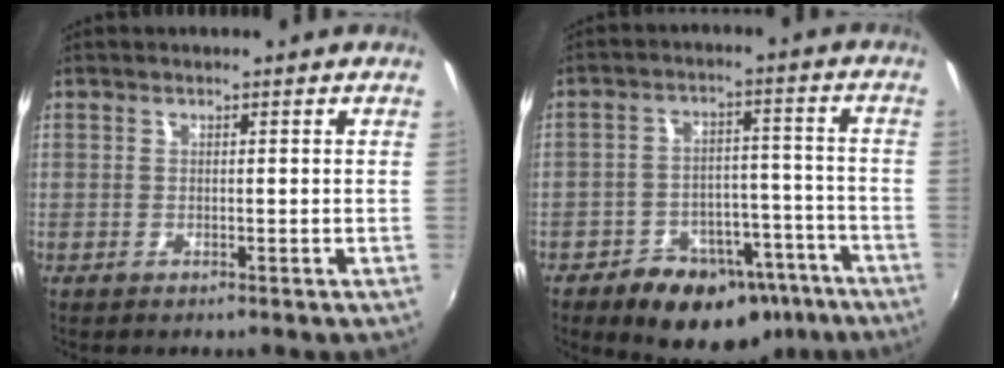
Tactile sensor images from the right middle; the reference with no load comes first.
{"total": 17.2, "force": [-11.5, 10.7, 7.2], "torque": [-0.129, 0.035, -0.135]}